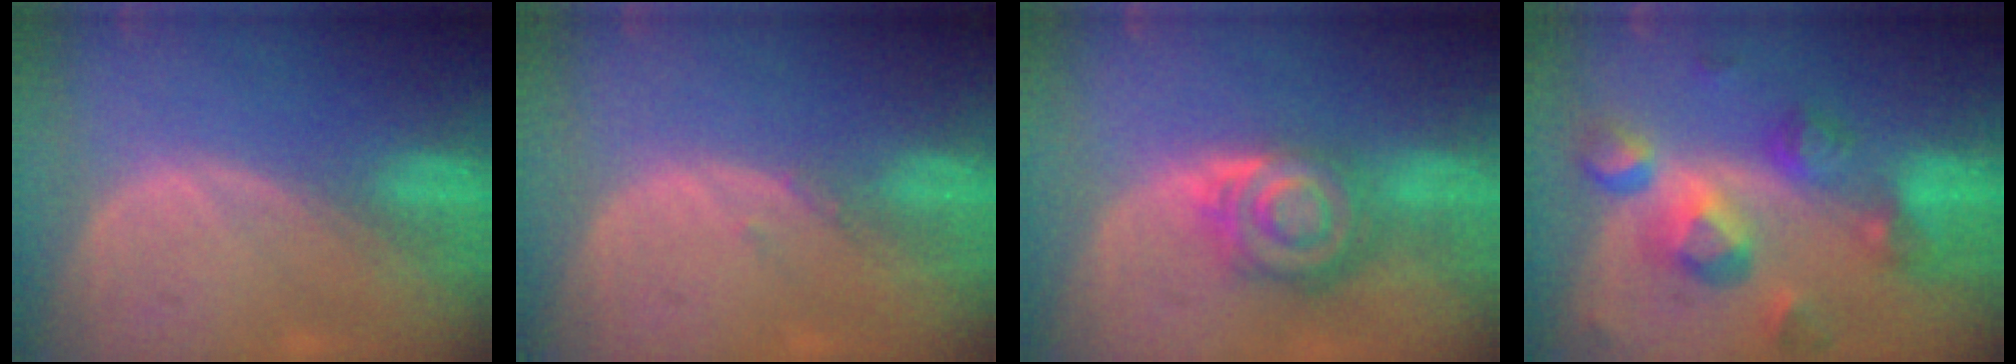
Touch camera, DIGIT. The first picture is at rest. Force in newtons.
{"total": 0.7, "press": 0.7, "slide": 0.3}
{"total": 8.0, "press": 7.0, "slide": 3.8}
{"total": 10.4, "press": 9.3, "slide": 4.8}